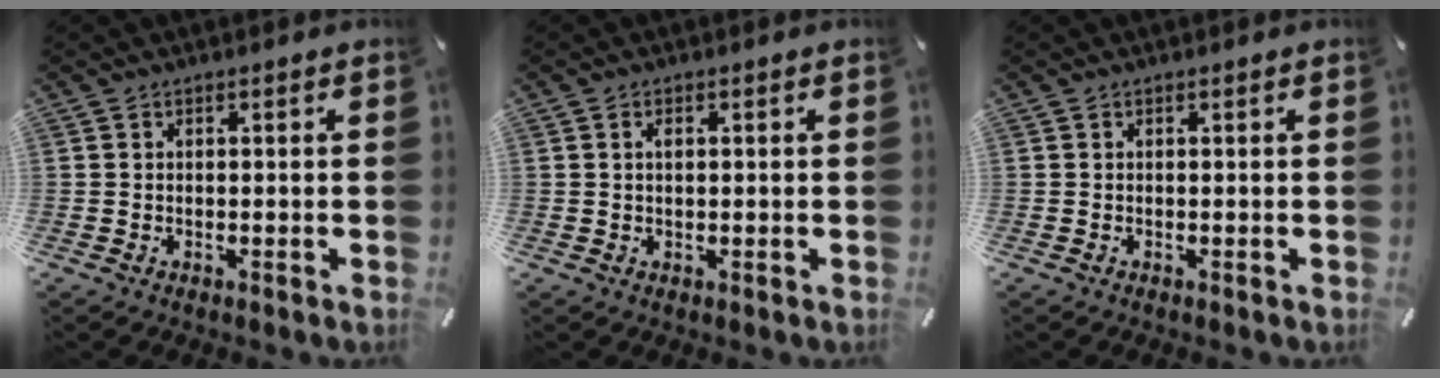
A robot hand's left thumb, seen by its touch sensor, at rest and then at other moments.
{"total": 1.3, "force": [0.3, 0.7, 1.1], "torque": [-0.022, 0.004, 0.005]}
{"total": 0.0}